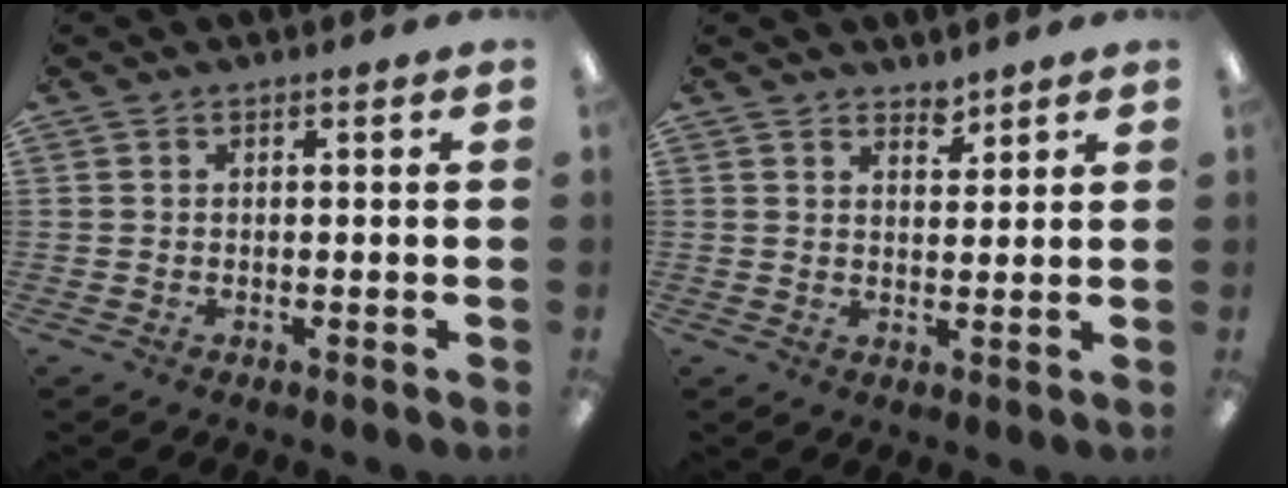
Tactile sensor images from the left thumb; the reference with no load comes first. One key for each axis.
{"total": 3.1, "fx": 2.8, "fy": 1.1, "fz": 0.5, "tx": 0.011, "ty": -0.024, "tz": 0.049}